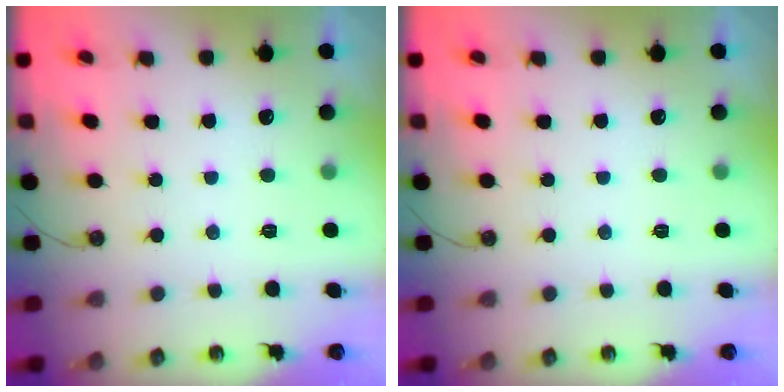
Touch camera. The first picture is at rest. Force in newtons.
{"total": 0.0}